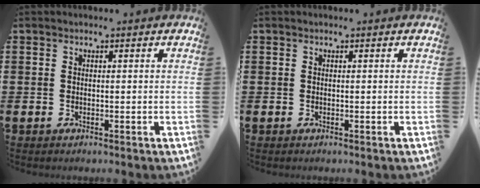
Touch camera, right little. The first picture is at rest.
{"total": 0.0}